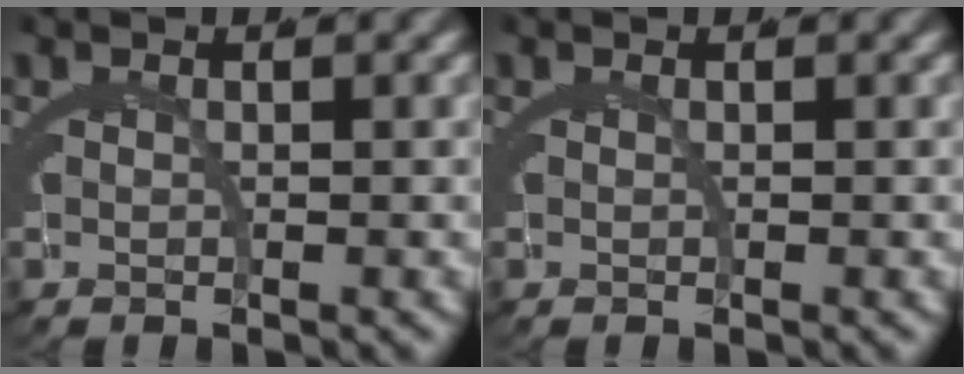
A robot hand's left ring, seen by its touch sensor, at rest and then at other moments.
{"total": 0.0}